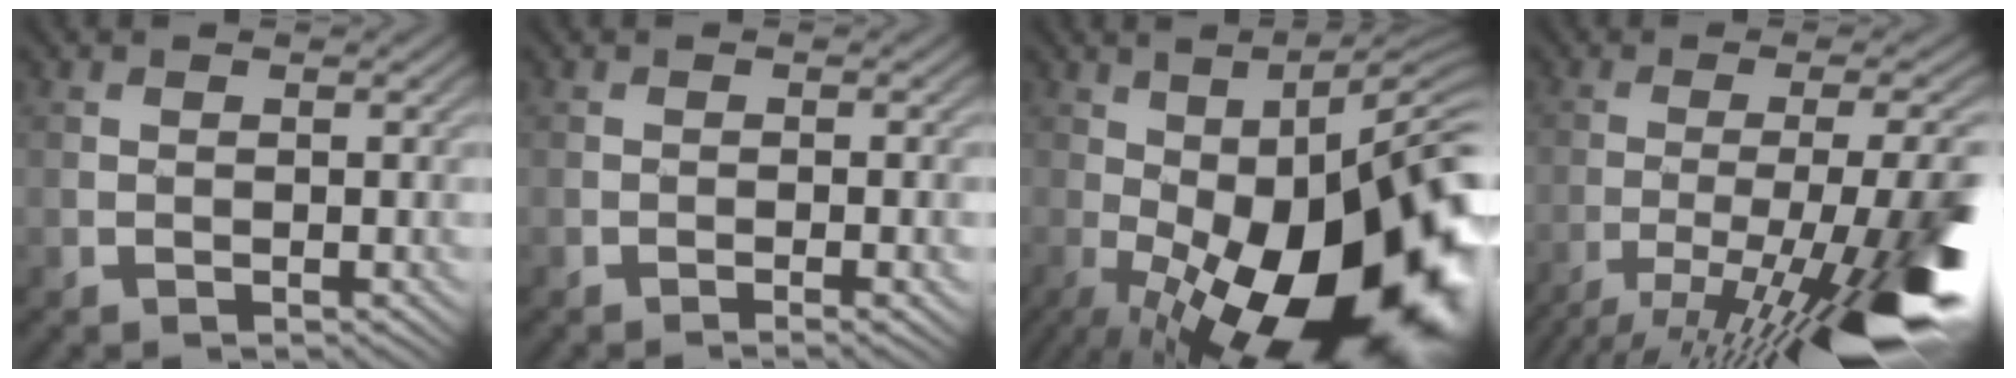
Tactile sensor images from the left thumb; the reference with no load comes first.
{"total": 2.2, "force": [-1.1, 0.3, 1.8], "torque": [-0.026, 0.000, -0.017]}
{"total": 21.5, "force": [-5.2, 8.2, 19.2], "torque": [-0.257, -0.014, -0.087]}
{"total": 16.5, "force": [-8.7, 3.1, 13.7], "torque": [-0.174, 0.005, -0.140]}